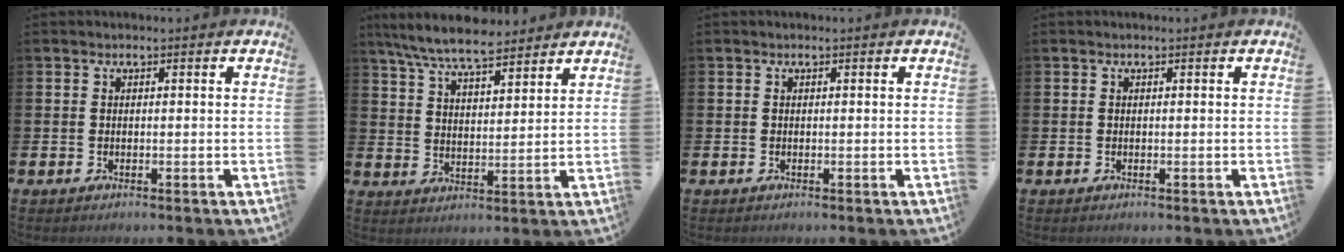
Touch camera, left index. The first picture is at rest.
{"total": 8.1, "force": [7.5, 1.2, 2.7], "torque": [-0.083, -0.027, 0.139]}
{"total": 0.0}
{"total": 0.0}